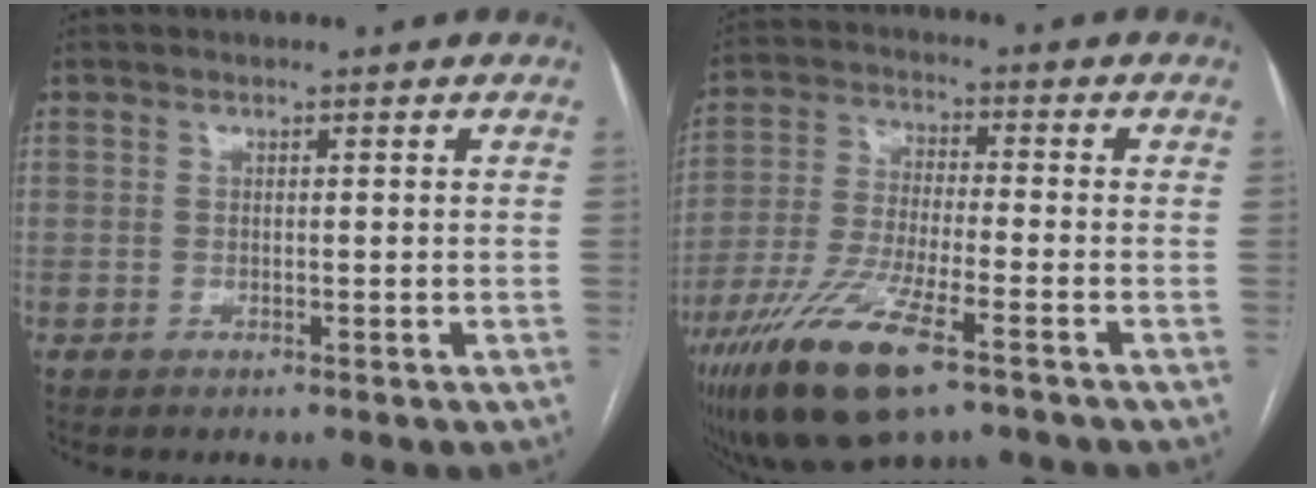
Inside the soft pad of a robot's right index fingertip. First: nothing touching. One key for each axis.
{"total": 14.4, "fx": -8.4, "fy": 2.6, "fz": 11.4, "tx": -0.233, "ty": -0.028, "tz": -0.151}